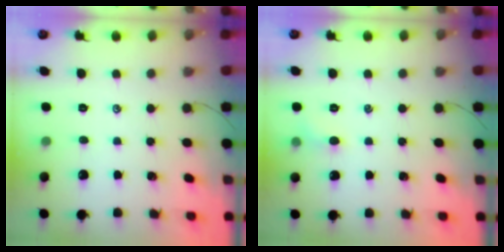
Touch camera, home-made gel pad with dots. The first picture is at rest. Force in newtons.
{"total": 4.3, "press": 4.1, "slide": 1.5}